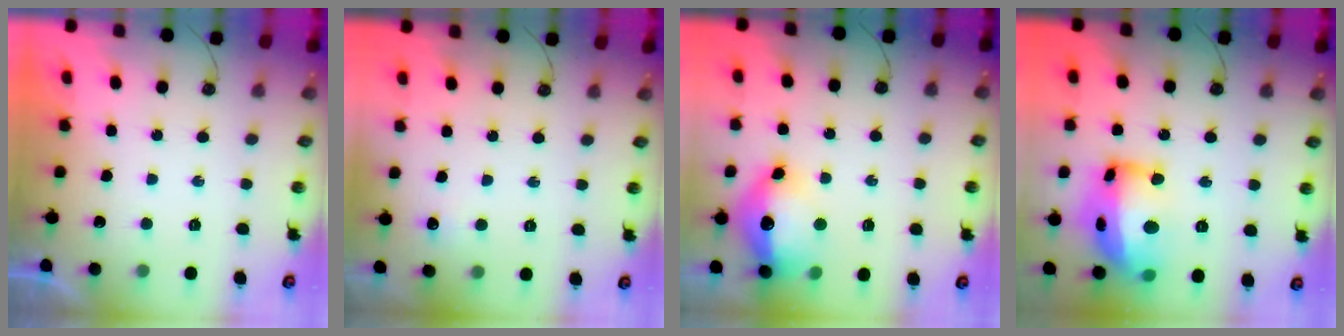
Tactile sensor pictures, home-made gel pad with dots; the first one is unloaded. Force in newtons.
{"total": 3.9, "press": 3.8, "slide": 0.5}
{"total": 16.8, "press": 16.7, "slide": 2.4}
{"total": 19.2, "press": 19.1, "slide": 1.7}